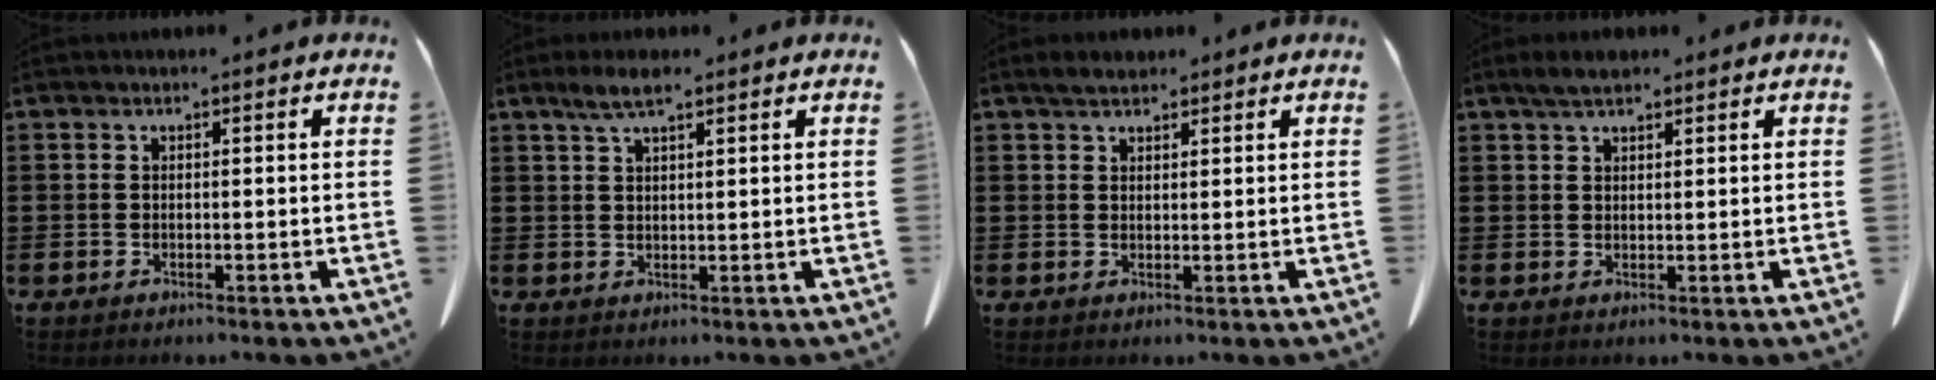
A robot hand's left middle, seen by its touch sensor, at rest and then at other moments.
{"total": 3.4, "force": [2.3, 0.6, 2.4], "torque": [-0.052, 0.003, 0.040]}
{"total": 2.1, "force": [1.8, 0.7, 0.8], "torque": [-0.012, 0.001, 0.033]}
{"total": 2.5, "force": [1.9, 0.7, 1.5], "torque": [-0.033, 0.004, 0.035]}